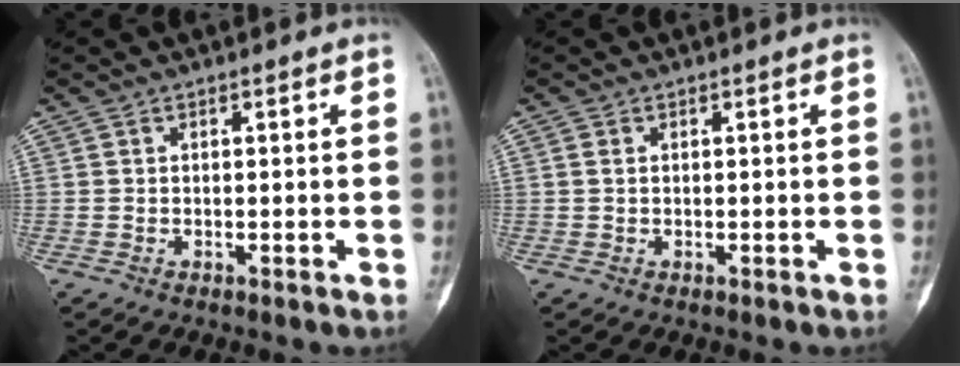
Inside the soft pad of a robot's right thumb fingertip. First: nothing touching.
{"total": 0.8, "force": [0.3, 0.5, 0.5], "torque": [-0.010, 0.002, 0.004]}